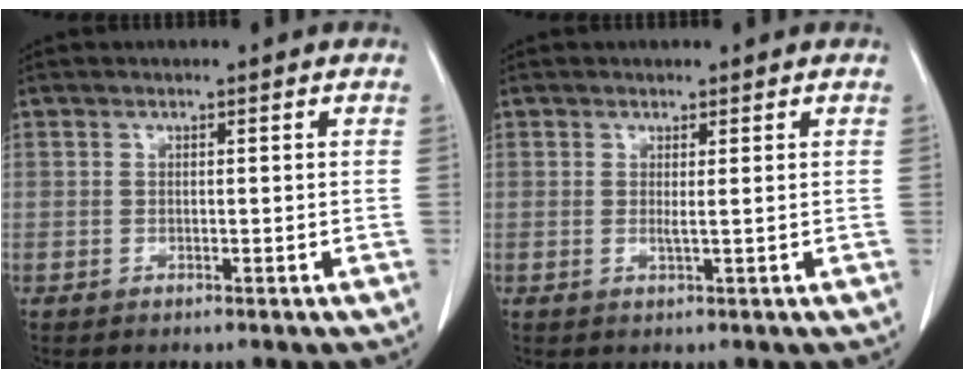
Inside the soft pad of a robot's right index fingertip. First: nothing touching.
{"total": 0.8, "force": [0.2, -0.2, 0.8], "torque": [-0.019, -0.002, 0.005]}